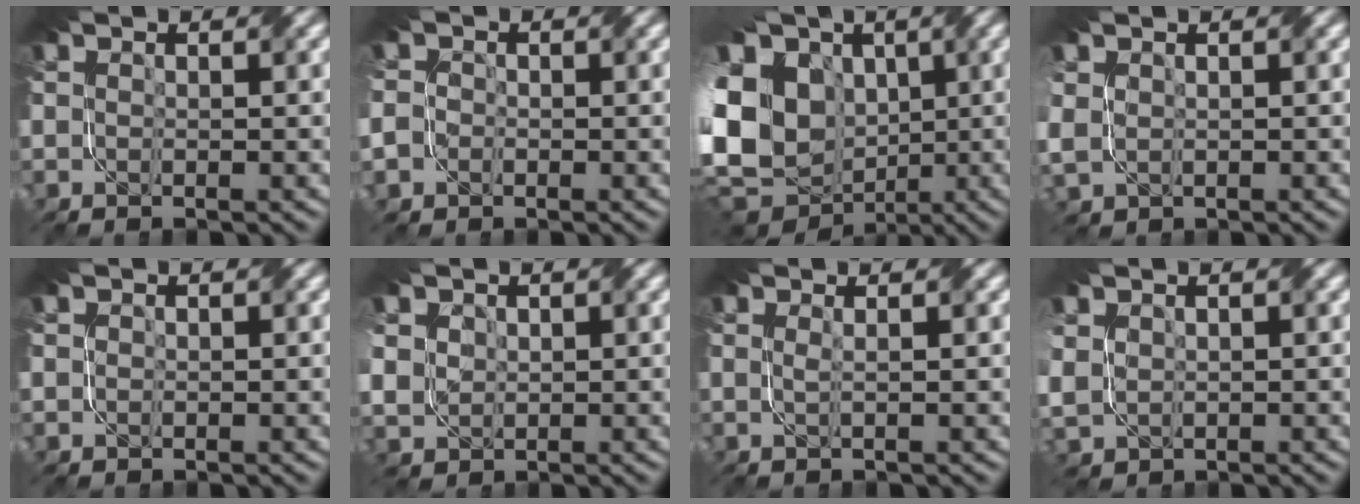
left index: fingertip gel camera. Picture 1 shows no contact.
{"total": 4.0, "force": [-1.3, 3.5, 1.6], "torque": [-0.047, 0.012, -0.049]}
{"total": 17.8, "force": [-1.7, 13.8, 11.2], "torque": [-0.248, 0.000, -0.046]}
{"total": 1.8, "force": [0.6, 1.3, 1.1], "torque": [-0.036, -0.001, 0.014]}
{"total": 0.0}
{"total": 3.0, "force": [0.9, 2.6, 1.2], "torque": [-0.068, 0.004, 0.030]}
{"total": 0.8, "force": [-0.1, -0.7, 0.5], "torque": [-0.011, -0.006, -0.007]}
{"total": 2.3, "force": [0.9, 1.7, 1.3], "torque": [-0.048, -0.001, 0.021]}